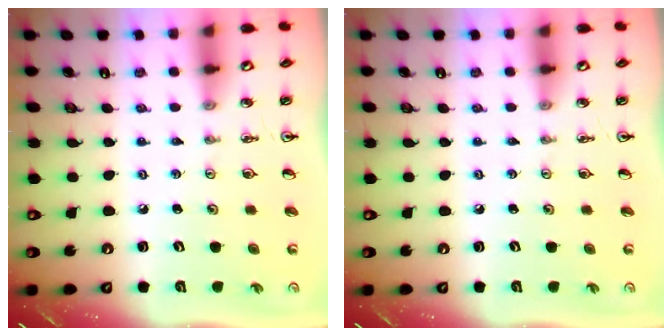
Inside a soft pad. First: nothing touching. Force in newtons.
{"total": 0.0}